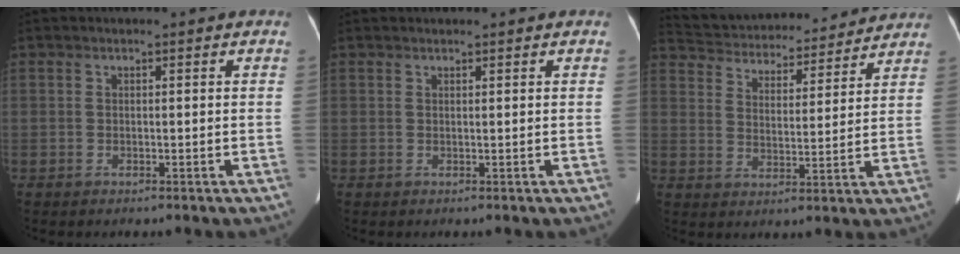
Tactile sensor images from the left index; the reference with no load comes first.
{"total": 1.8, "force": [1.7, 0.1, 0.7], "torque": [-0.008, 0.009, 0.021]}
{"total": 20.0, "force": [18.6, 4.9, 5.5], "torque": [-0.102, 0.018, 0.264]}